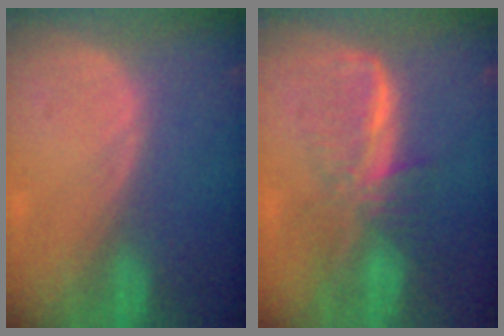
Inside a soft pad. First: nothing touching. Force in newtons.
{"total": 7.3, "press": 6.6, "slide": 3.1}